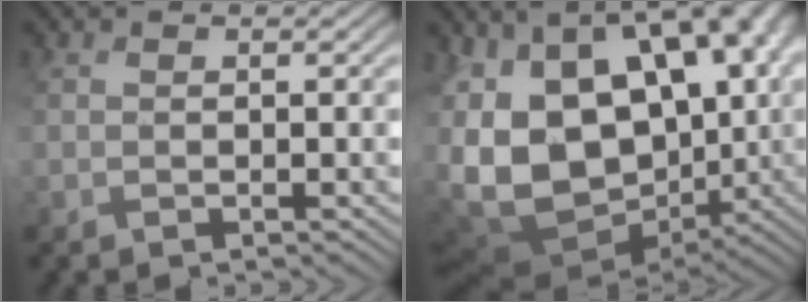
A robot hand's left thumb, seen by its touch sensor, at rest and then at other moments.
{"total": 19.4, "force": [0.6, 12.7, 14.7], "torque": [-0.287, -0.010, 0.043]}